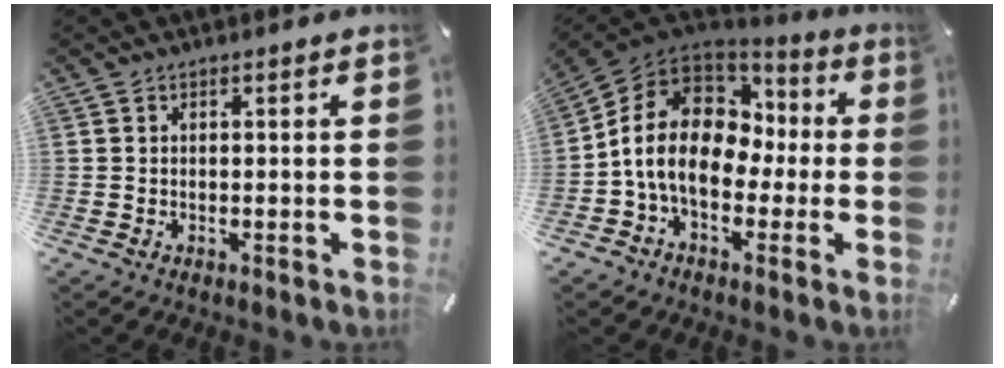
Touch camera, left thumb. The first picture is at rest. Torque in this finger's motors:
{"motor_torque": [1.80, 2.90, 1.05, -0.43, 0.33]}